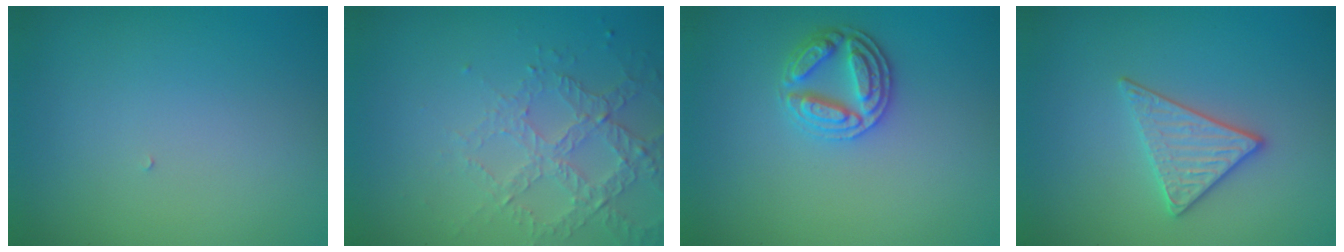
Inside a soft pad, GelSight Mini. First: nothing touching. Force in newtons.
{"total": 3.4, "press": 3.3, "slide": 0.8}
{"total": 3.0, "press": 2.9, "slide": 0.8}
{"total": 2.9, "press": 2.7, "slide": 1.1}